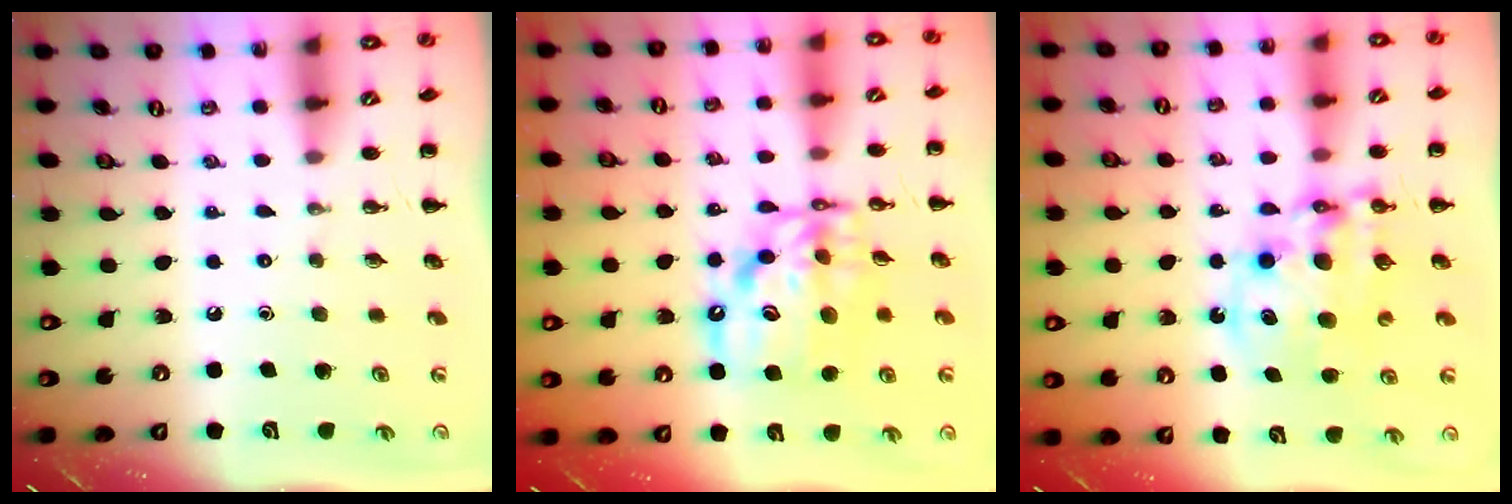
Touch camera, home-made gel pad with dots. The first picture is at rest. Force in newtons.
{"total": 14.0, "press": 13.5, "slide": 3.9}
{"total": 12.1, "press": 11.8, "slide": 2.8}